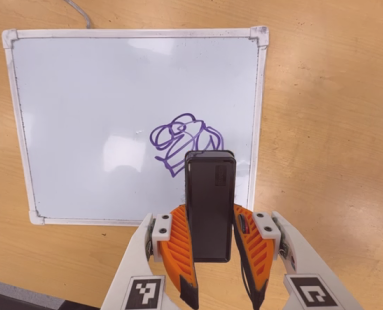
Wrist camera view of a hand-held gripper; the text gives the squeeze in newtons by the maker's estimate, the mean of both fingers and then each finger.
{"total": 5.7, "left": 4.1, "right": 7.3}